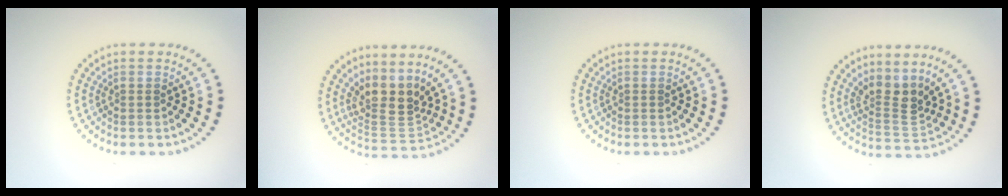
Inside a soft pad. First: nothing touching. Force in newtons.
{"total": 4.0, "press": 2.9, "slide": 2.7}
{"total": 0.0}
{"total": 3.2, "press": 2.4, "slide": 2.2}